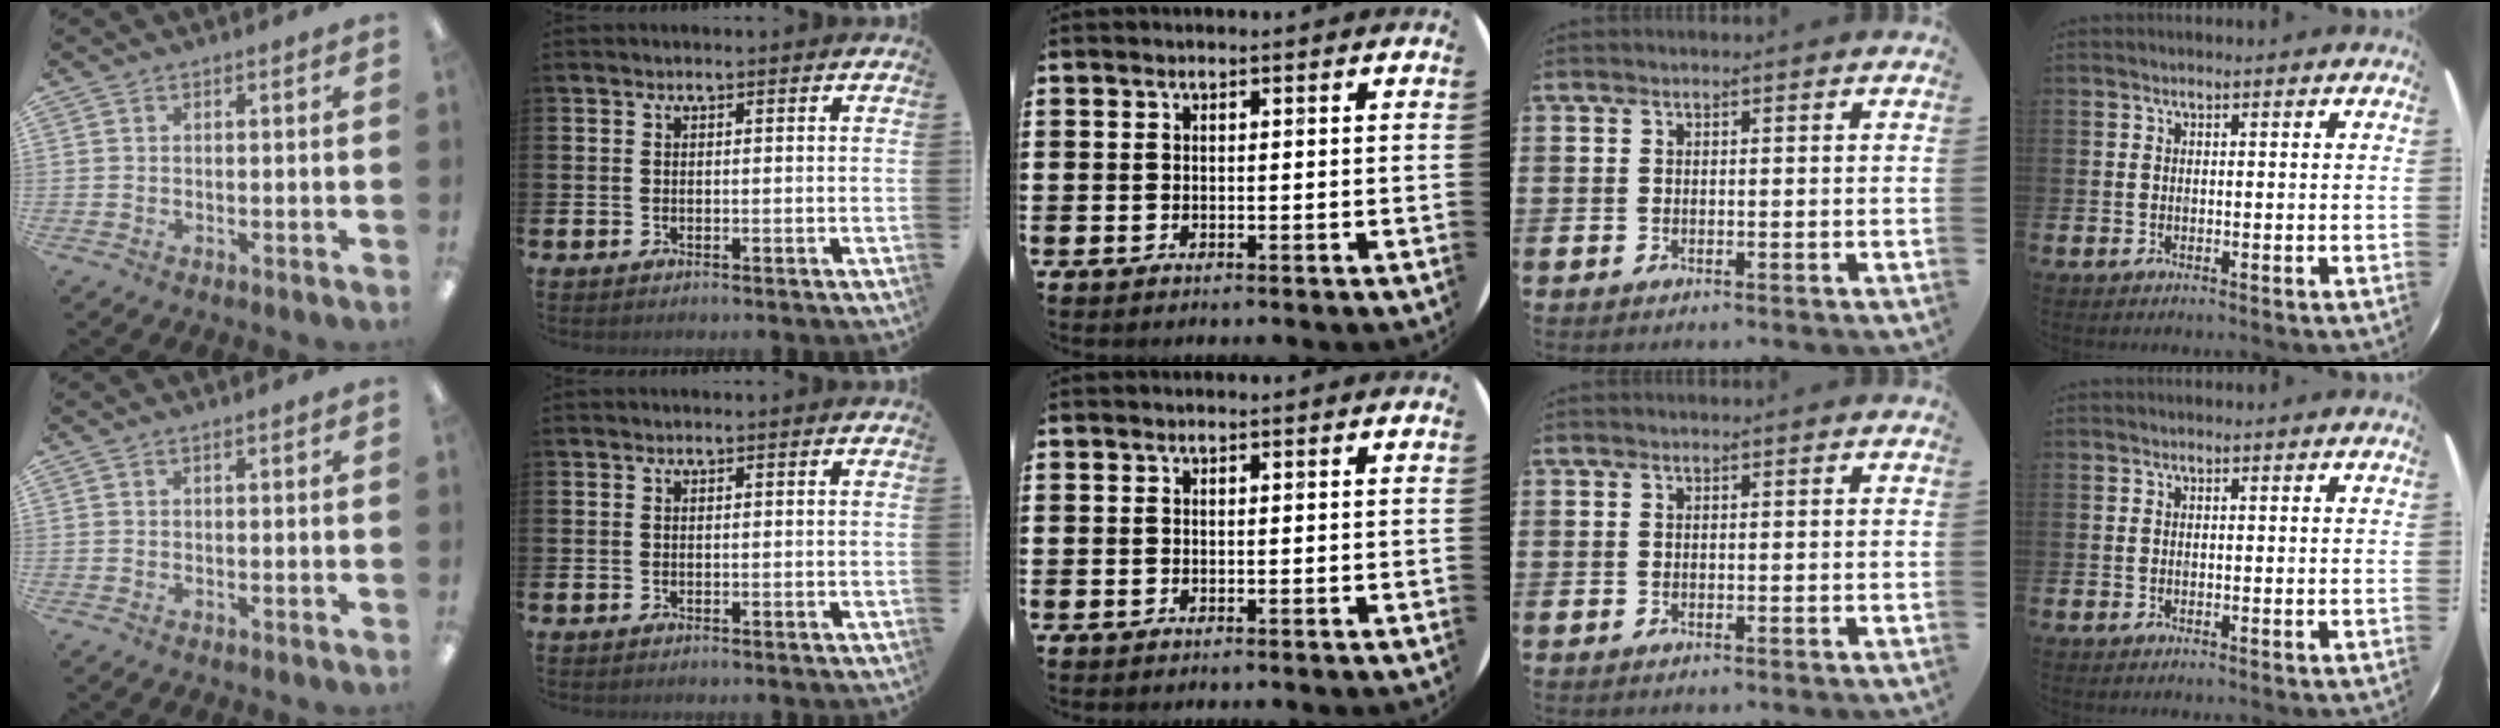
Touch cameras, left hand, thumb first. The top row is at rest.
{}